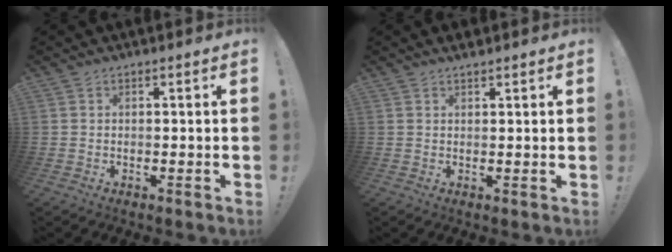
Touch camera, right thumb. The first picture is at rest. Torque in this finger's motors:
{"motor_torque": [-0.12, 0.10, 0.15, 0.10, -0.01]}